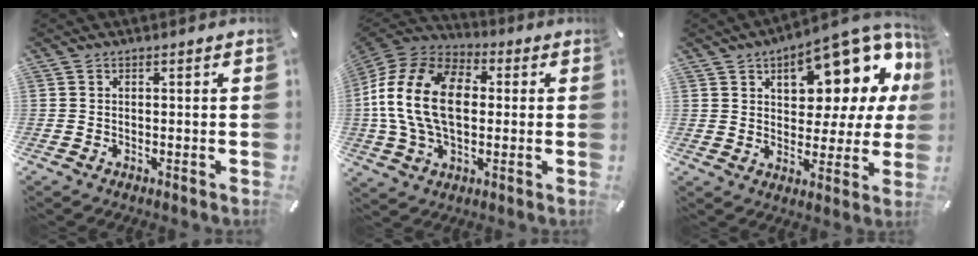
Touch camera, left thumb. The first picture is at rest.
{"total": 18.8, "force": [0.1, 12.8, 13.8], "torque": [-0.303, 0.020, -0.001]}
{"total": 16.7, "force": [9.7, 8.4, 10.8], "torque": [-0.141, -0.067, 0.161]}